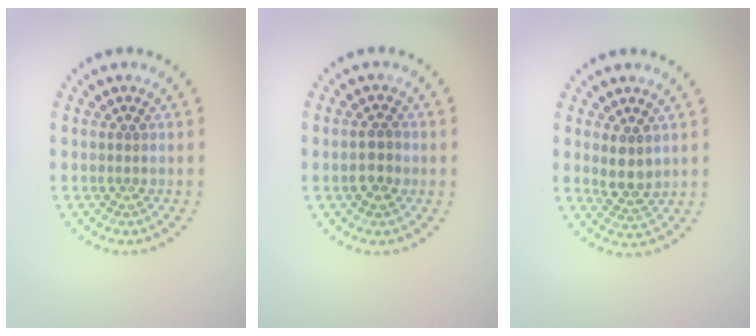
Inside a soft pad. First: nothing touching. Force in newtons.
{"total": 1.9, "press": 1.9, "slide": 0.2}
{"total": 2.4, "press": 2.1, "slide": 1.1}